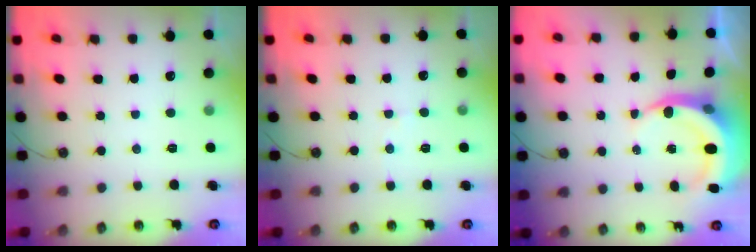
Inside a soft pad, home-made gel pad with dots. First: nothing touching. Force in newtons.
{"total": 5.0, "press": 5.0, "slide": 0.6}
{"total": 8.4, "press": 8.3, "slide": 1.3}